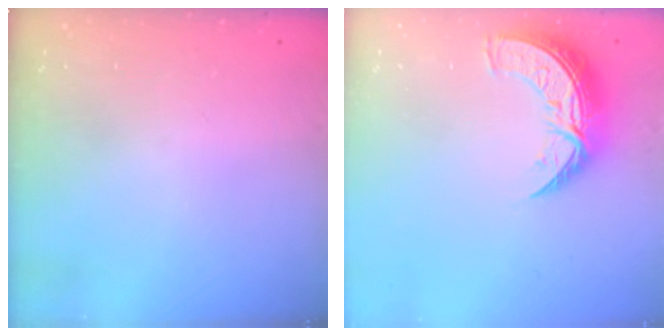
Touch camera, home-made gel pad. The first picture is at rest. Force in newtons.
{"total": 11.0, "press": 10.9, "slide": 0.8}